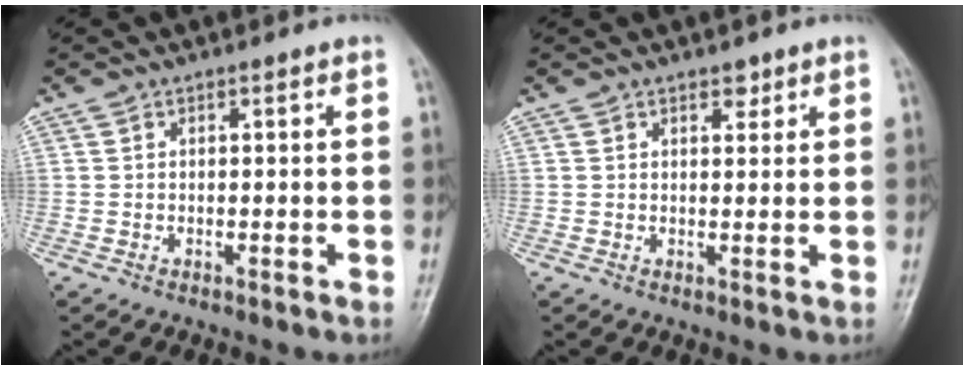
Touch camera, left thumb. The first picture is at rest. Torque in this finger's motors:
{"motor_torque": [-0.27, -0.03, 0.04, 0.10, -0.02]}